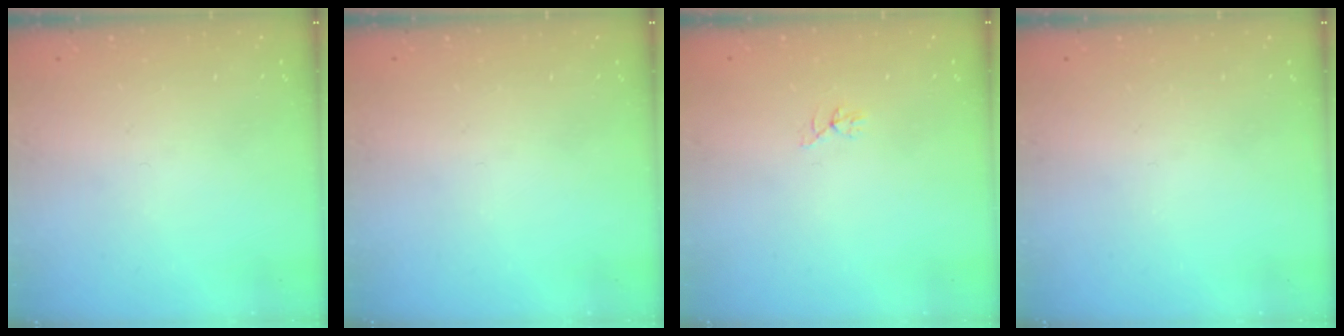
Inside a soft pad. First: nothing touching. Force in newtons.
{"total": 0.0}
{"total": 4.6, "press": 4.6, "slide": 0.5}
{"total": 0.0}